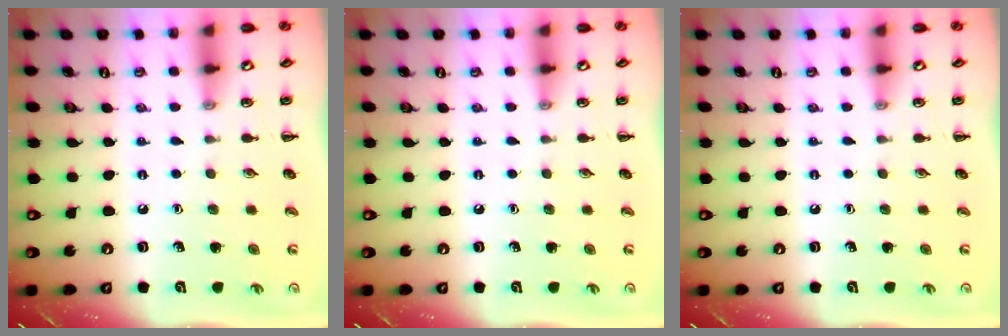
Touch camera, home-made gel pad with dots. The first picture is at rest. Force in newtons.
{"total": 0.0}
{"total": 0.0}